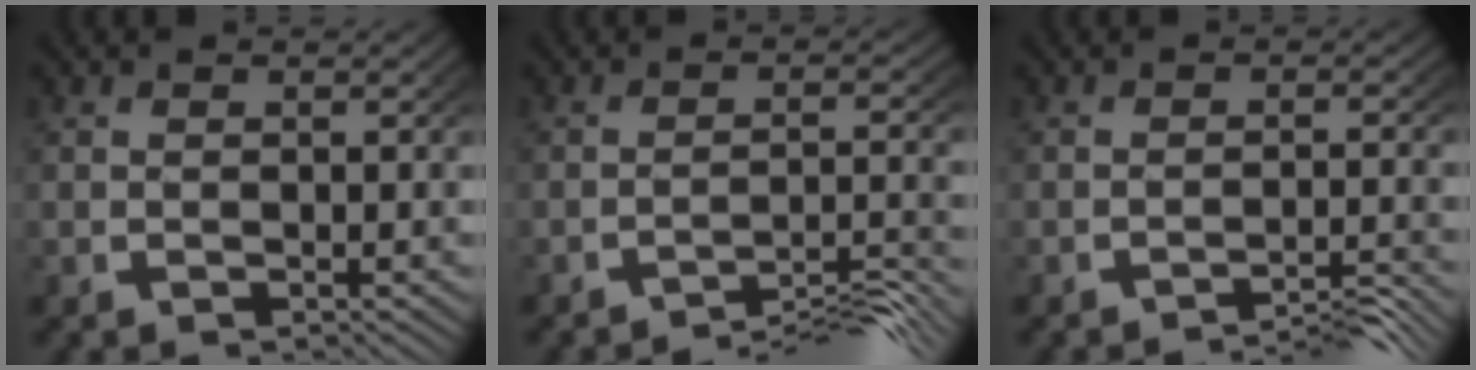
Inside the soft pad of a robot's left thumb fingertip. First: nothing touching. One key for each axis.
{"total": 5.9, "fx": -4.5, "fy": 1.6, "fz": 3.4, "tx": -0.041, "ty": -0.010, "tz": -0.069}
{"total": 3.7, "fx": -3.2, "fy": 0.6, "fz": 1.9, "tx": -0.022, "ty": -0.004, "tz": -0.050}